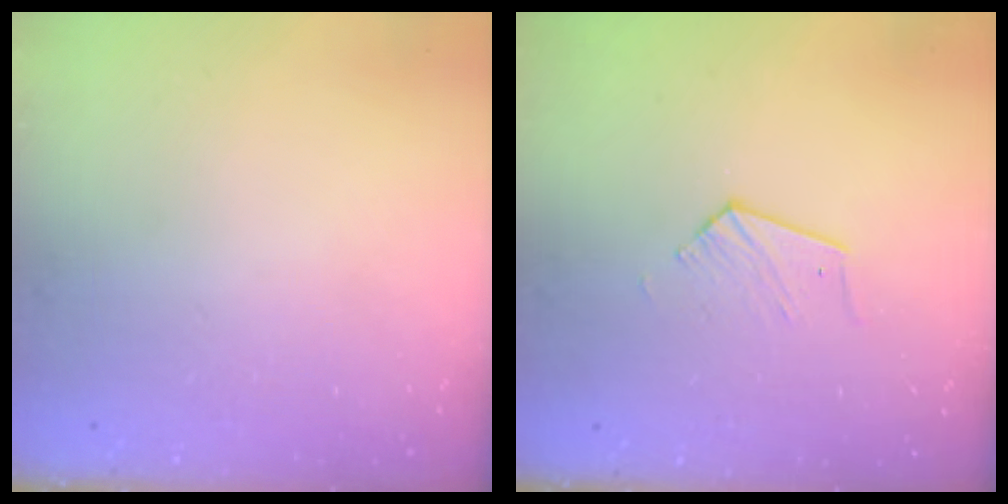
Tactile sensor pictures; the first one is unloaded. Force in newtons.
{"total": 4.1, "press": 4.1, "slide": 0.4}